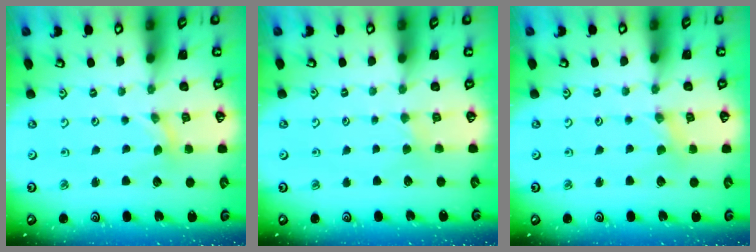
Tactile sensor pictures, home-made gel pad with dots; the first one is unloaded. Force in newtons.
{"total": 2.0, "press": 2.0, "slide": 0.3}
{"total": 0.7, "press": 0.7, "slide": 0.1}